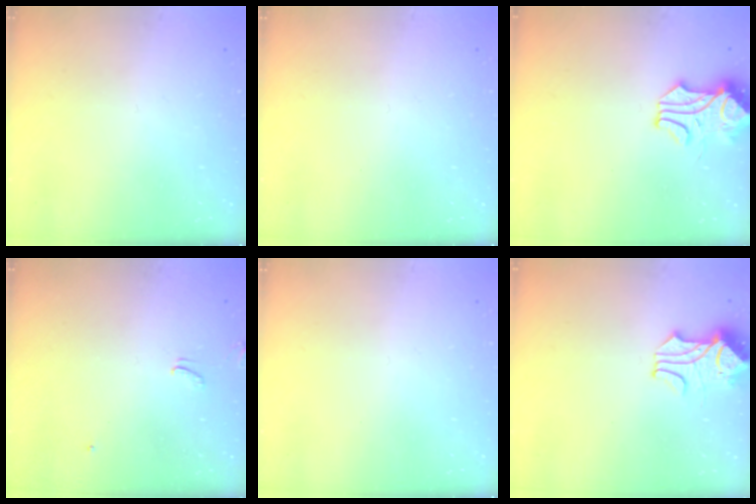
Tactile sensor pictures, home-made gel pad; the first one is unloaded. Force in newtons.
{"total": 0.0}
{"total": 1.1, "press": 1.0, "slide": 0.2}
{"total": 2.0, "press": 2.0, "slide": 0.4}
{"total": 0.0}
{"total": 1.6, "press": 1.2, "slide": 1.0}